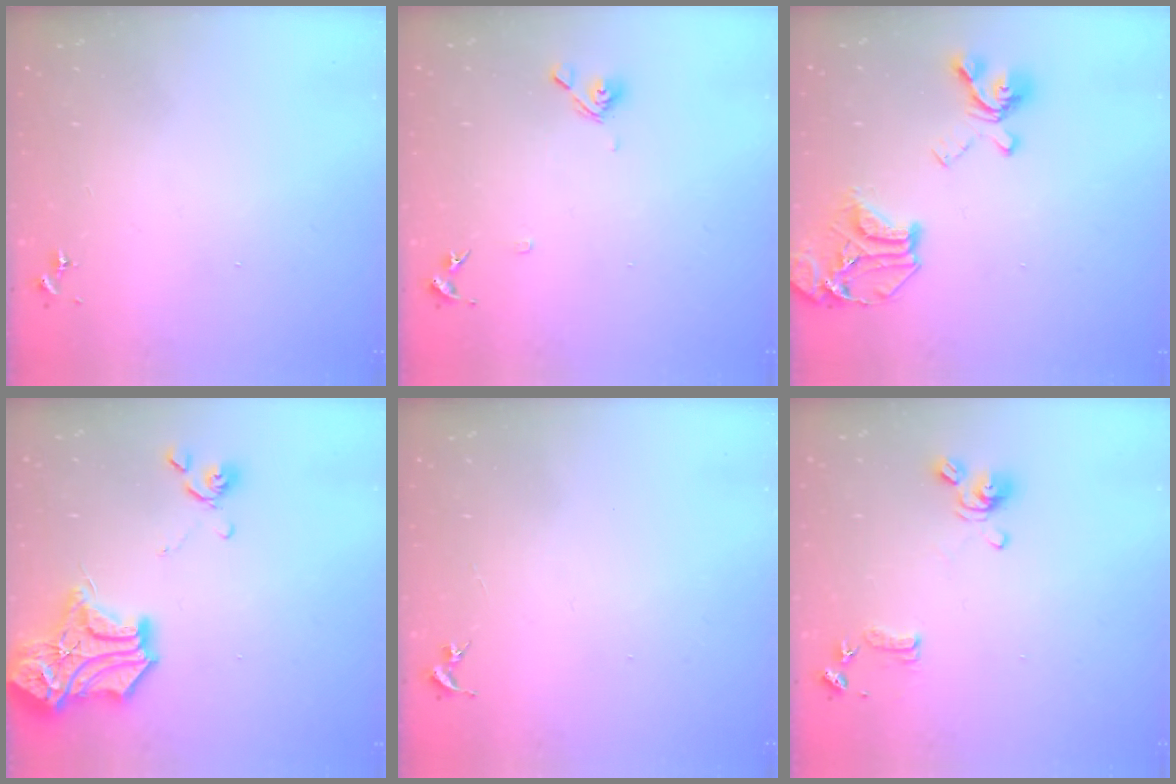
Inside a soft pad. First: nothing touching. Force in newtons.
{"total": 7.5, "press": 7.3, "slide": 1.6}
{"total": 19.6, "press": 19.5, "slide": 2.1}
{"total": 19.5, "press": 19.4, "slide": 2.1}
{"total": 0.0}
{"total": 9.8, "press": 9.7, "slide": 1.7}